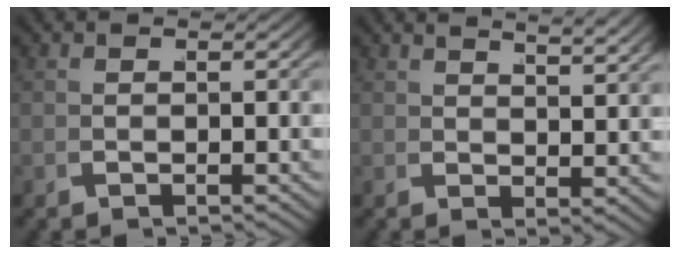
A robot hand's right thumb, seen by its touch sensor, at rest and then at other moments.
{"total": 3.2, "force": [2.9, -0.1, 1.5], "torque": [-0.010, 0.008, 0.048]}